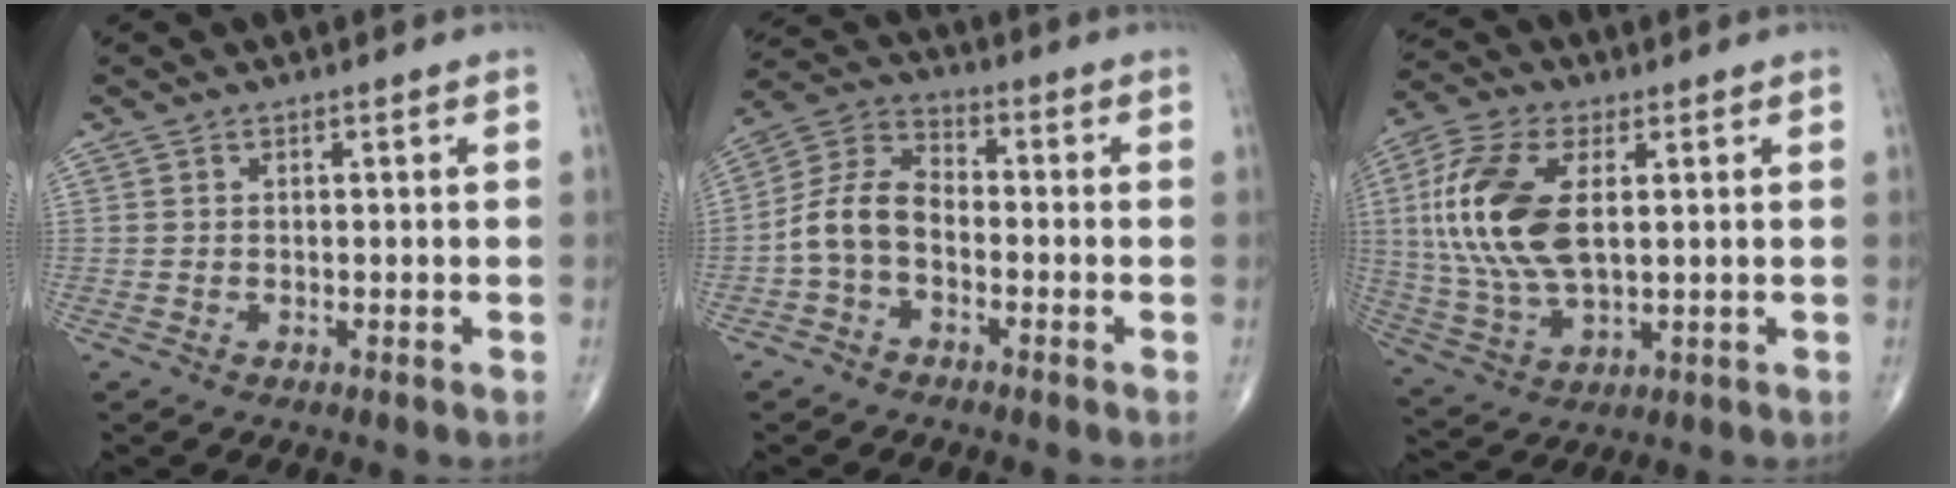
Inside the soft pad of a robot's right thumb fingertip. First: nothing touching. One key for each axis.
{"total": 8.9, "fx": -2.5, "fy": 5.9, "fz": 6.2, "tx": -0.113, "ty": 0.038, "tz": -0.061}
{"total": 16.9, "fx": 2.8, "fy": 8.5, "fz": 14.3, "tx": -0.315, "ty": -0.001, "tz": 0.056}